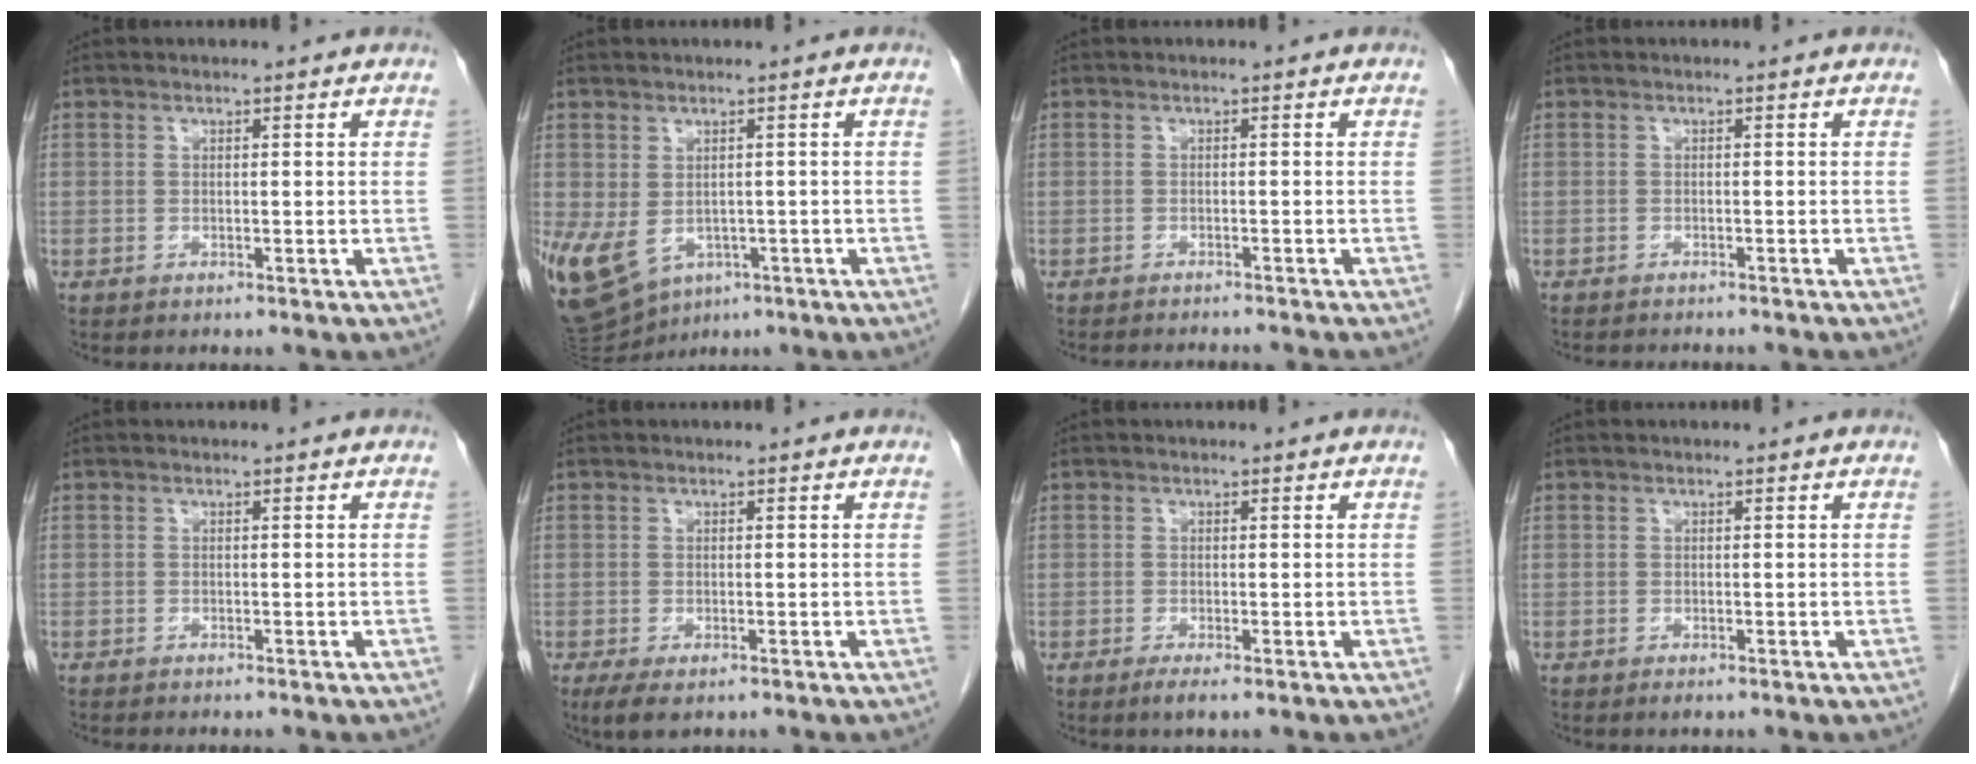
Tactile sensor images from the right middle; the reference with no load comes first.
{"total": 14.8, "force": [-6.2, 10.1, 8.8], "torque": [-0.212, -0.018, -0.083]}
{"total": 5.2, "force": [-5.1, -0.2, 1.4], "torque": [-0.010, -0.009, -0.066]}
{"total": 4.9, "force": [-4.5, 0.8, 1.7], "torque": [-0.016, -0.005, -0.058]}
{"total": 1.7, "force": [-1.4, 0.3, 0.8], "torque": [-0.013, -0.002, -0.016]}
{"total": 3.2, "force": [-1.9, 1.2, 2.3], "torque": [-0.040, -0.007, -0.028]}
{"total": 1.4, "force": [-0.9, 0.2, 1.1], "torque": [-0.022, -0.004, -0.016]}
{"total": 0.6, "force": [-0.4, 0.3, 0.4], "torque": [-0.006, -0.001, -0.005]}